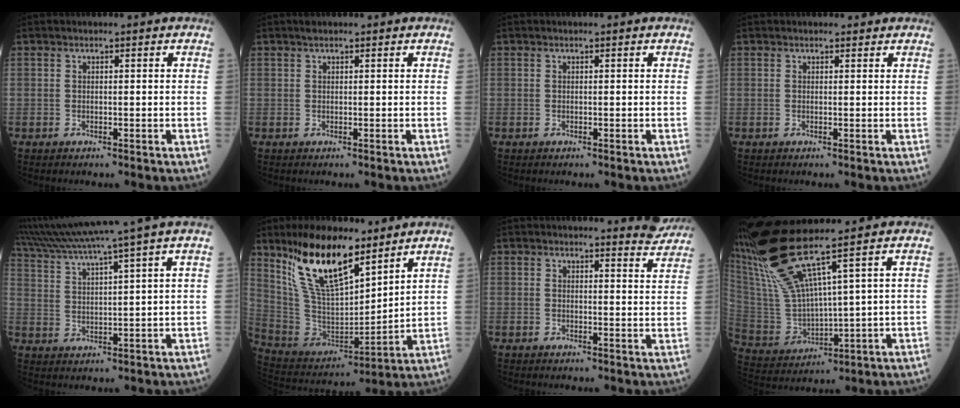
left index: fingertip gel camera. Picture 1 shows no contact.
{"total": 0.9, "force": [0.8, 0.3, 0.4], "torque": [-0.014, 0.009, 0.014]}
{"total": 0.0}
{"total": 0.9, "force": [0.8, 0.5, 0.0], "torque": [-0.006, 0.002, 0.008]}
{"total": 13.1, "force": [10.9, -2.9, 6.6], "torque": [-0.124, -0.006, 0.179]}
{"total": 15.9, "force": [11.0, 4.8, 10.5], "torque": [-0.196, -0.005, 0.218]}
{"total": 3.5, "force": [3.5, 0.2, -0.4], "torque": [0.005, -0.031, 0.023]}
{"total": 11.5, "force": [8.8, -1.5, 7.3], "torque": [-0.171, -0.010, 0.190]}